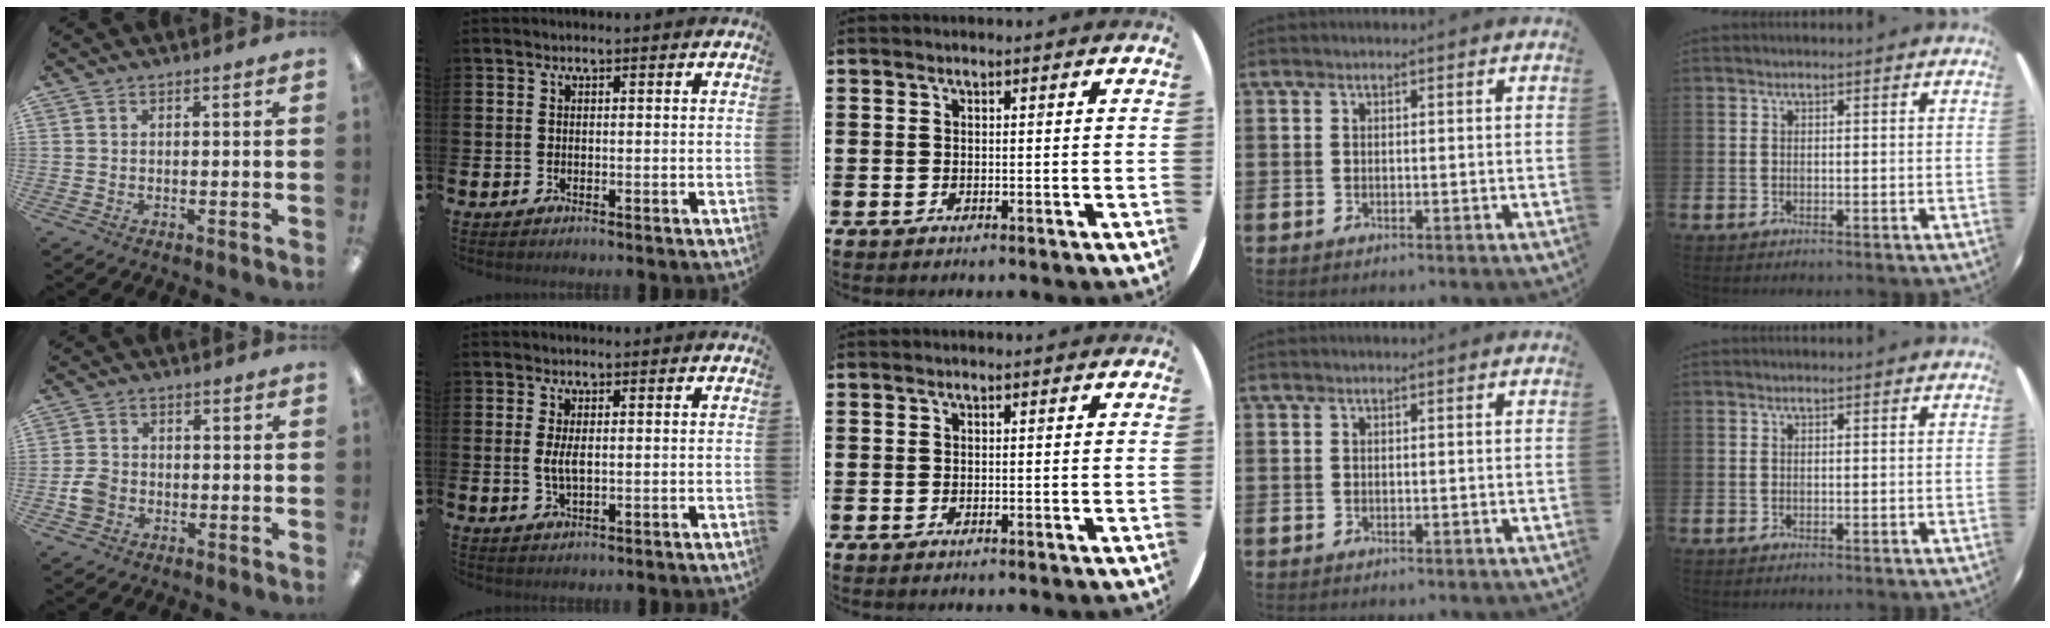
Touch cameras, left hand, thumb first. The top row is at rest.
{"thumb": {"total": 4.3, "force": [-1.6, 3.4, 2.1], "torque": [-0.040, 0.008, -0.029]}, "index": {"total": 2.7, "force": [0.3, 1.0, 2.5], "torque": [-0.048, 0.002, 0.004]}}